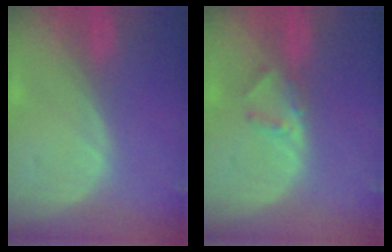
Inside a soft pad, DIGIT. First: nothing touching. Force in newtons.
{"total": 2.5, "press": 2.3, "slide": 1.0}